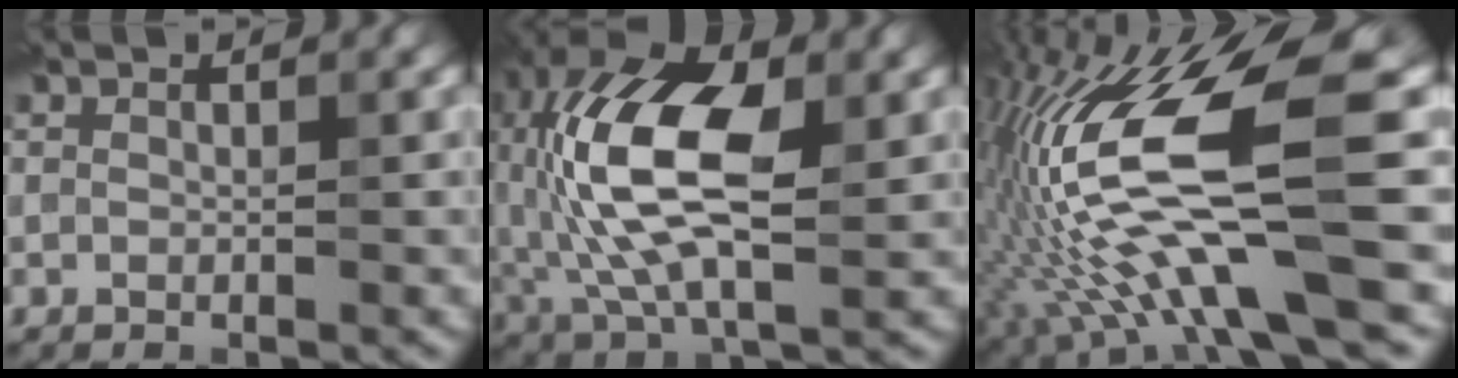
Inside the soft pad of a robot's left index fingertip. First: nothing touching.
{"total": 12.2, "force": [0.7, 5.9, 10.7], "torque": [-0.221, 0.013, 0.005]}
{"total": 14.1, "force": [-2.2, 3.1, 13.5], "torque": [-0.274, 0.011, -0.032]}